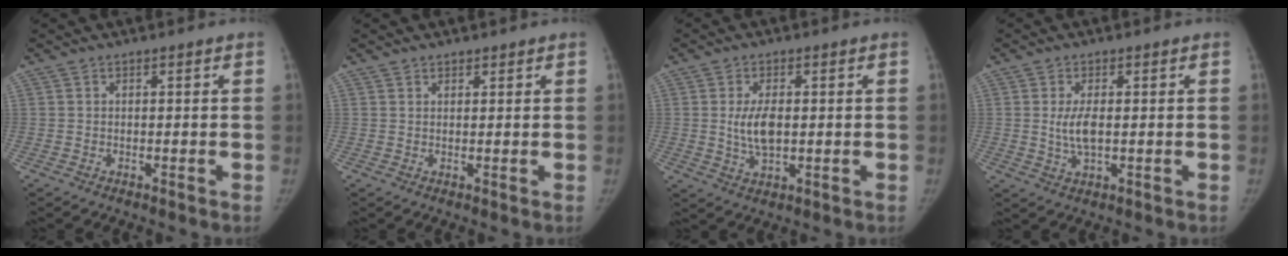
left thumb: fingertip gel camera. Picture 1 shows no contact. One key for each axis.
{"total": 1.1, "fx": 0.9, "fy": 0.7, "fz": -0.1, "tx": 0.020, "ty": -0.005, "tz": 0.008}
{"total": 5.9, "fx": 0.2, "fy": 3.2, "fz": 5.0, "tx": -0.088, "ty": -0.004, "tz": 0.007}
{"total": 4.4, "fx": 0.2, "fy": 2.1, "fz": 3.8, "tx": -0.074, "ty": -0.007, "tz": 0.005}